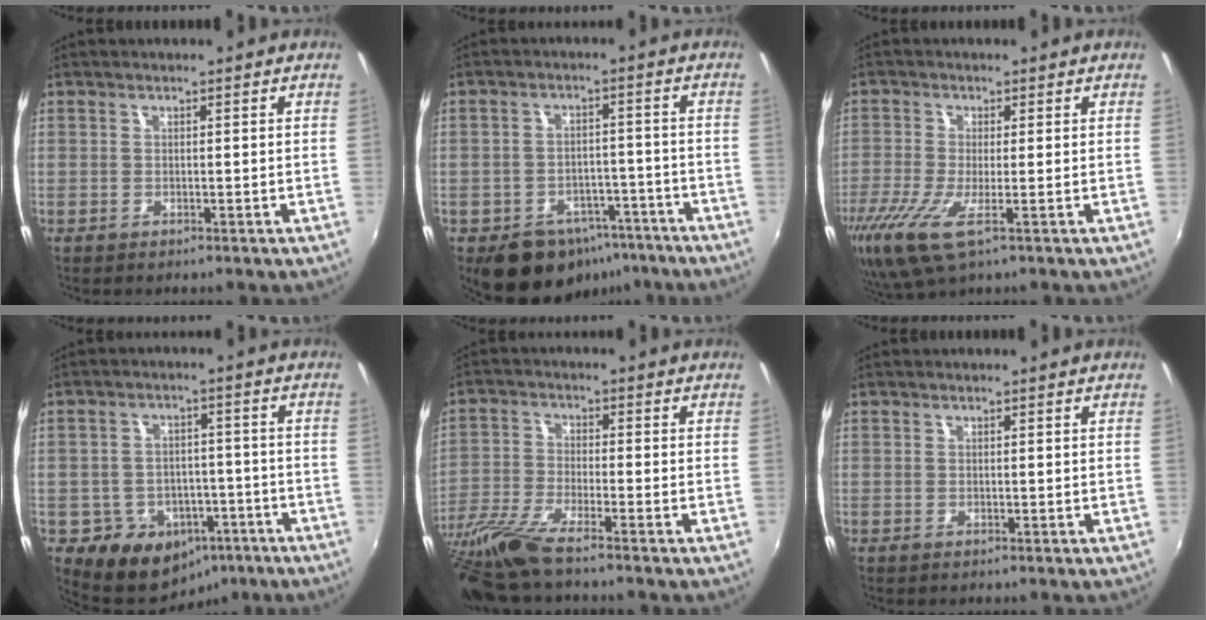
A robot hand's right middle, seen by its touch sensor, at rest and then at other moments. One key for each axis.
{"total": 11.4, "fx": -7.4, "fy": 7.5, "fz": 4.3, "tx": -0.092, "ty": 0.019, "tz": -0.084}
{"total": 7.5, "fx": -3.6, "fy": 1.5, "fz": 6.3, "tx": -0.147, "ty": -0.028, "tz": -0.071}
{"total": 10.9, "fx": -5.9, "fy": 8.6, "fz": 3.2, "tx": -0.076, "ty": 0.026, "tz": -0.060}
{"total": 11.3, "fx": -9.4, "fy": 0.2, "fz": 6.3, "tx": -0.141, "ty": -0.037, "tz": -0.181}
{"total": 0.0}